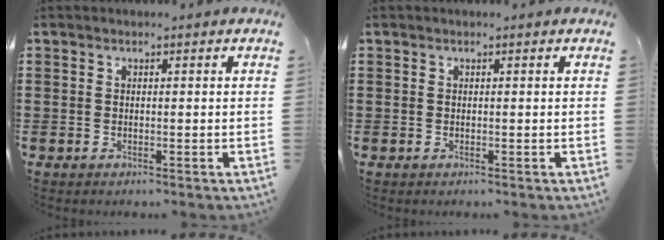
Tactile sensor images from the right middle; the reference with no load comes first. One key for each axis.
{"total": 0.0}